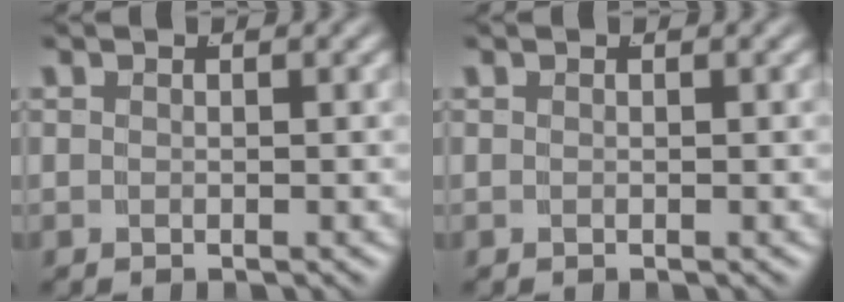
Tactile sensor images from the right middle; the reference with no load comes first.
{"total": 0.0}